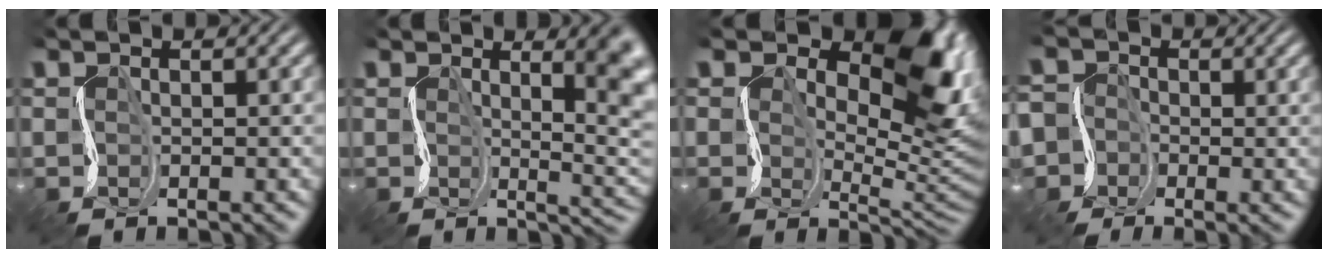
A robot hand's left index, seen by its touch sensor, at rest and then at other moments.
{"total": 6.9, "force": [2.9, 1.8, 6.0], "torque": [-0.051, 0.009, 0.030]}
{"total": 9.9, "force": [4.5, 4.8, 7.3], "torque": [-0.091, -0.013, 0.065]}
{"total": 5.2, "force": [-2.6, 4.6, -0.2], "torque": [-0.009, 0.000, -0.093]}